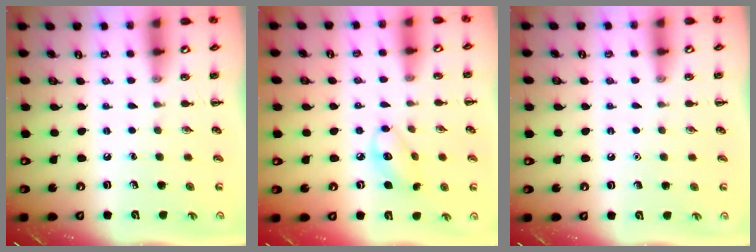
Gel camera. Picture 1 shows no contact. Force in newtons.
{"total": 6.4, "press": 6.4, "slide": 0.6}
{"total": 1.6, "press": 1.6, "slide": 0.1}